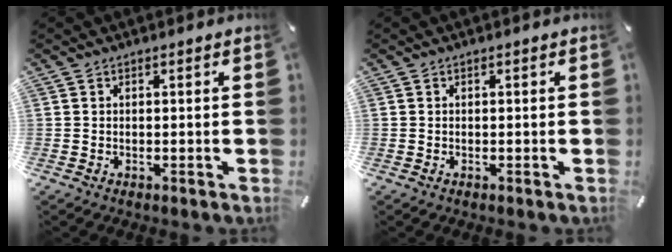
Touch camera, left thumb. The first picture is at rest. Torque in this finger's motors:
{"motor_torque": [-0.10, 0.02, -0.03, -0.02, 0.00]}